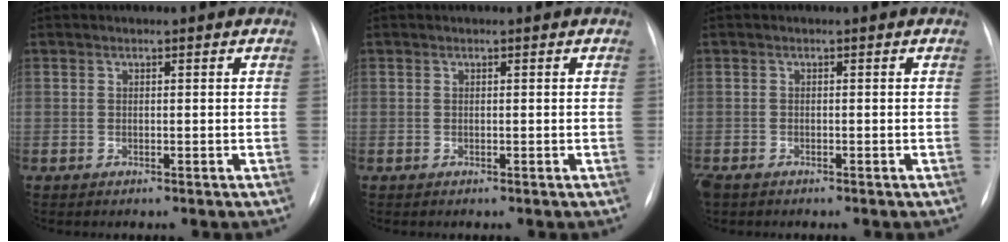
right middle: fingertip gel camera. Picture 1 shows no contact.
{"total": 0.0}
{"total": 2.2, "force": [-1.6, 1.0, 1.1], "torque": [-0.024, -0.005, -0.025]}